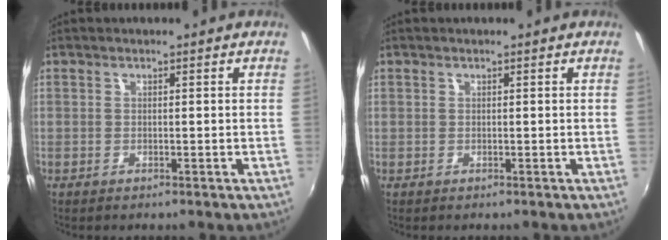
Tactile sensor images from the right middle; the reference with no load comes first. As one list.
[{"total": 0.0}]